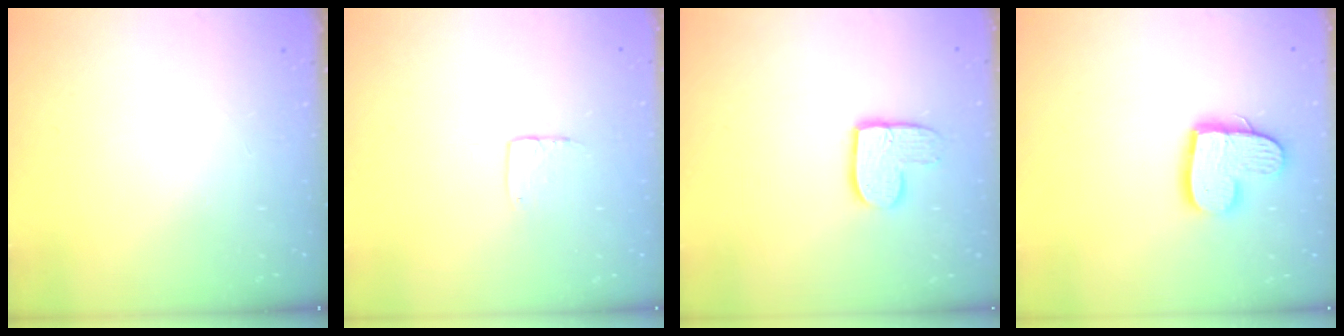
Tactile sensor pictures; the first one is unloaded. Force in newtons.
{"total": 4.5, "press": 4.5, "slide": 0.3}
{"total": 9.5, "press": 9.5, "slide": 0.3}
{"total": 12.5, "press": 12.4, "slide": 1.1}